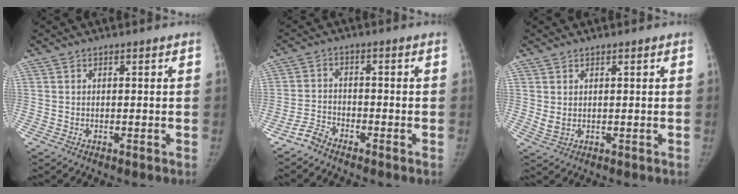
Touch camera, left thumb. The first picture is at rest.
{"total": 3.2, "force": [-3.0, 1.0, 0.6], "torque": [-0.011, 0.006, -0.062]}
{"total": 2.1, "force": [0.8, 1.2, 1.6], "torque": [-0.028, -0.007, 0.024]}